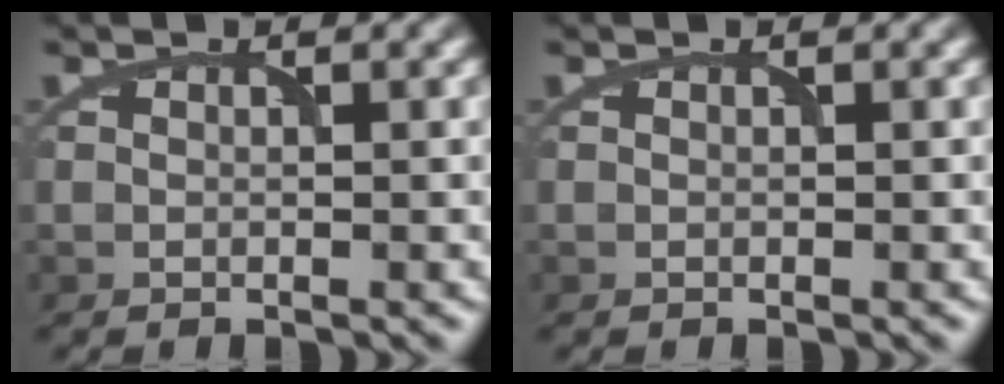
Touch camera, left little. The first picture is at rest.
{"total": 0.0}